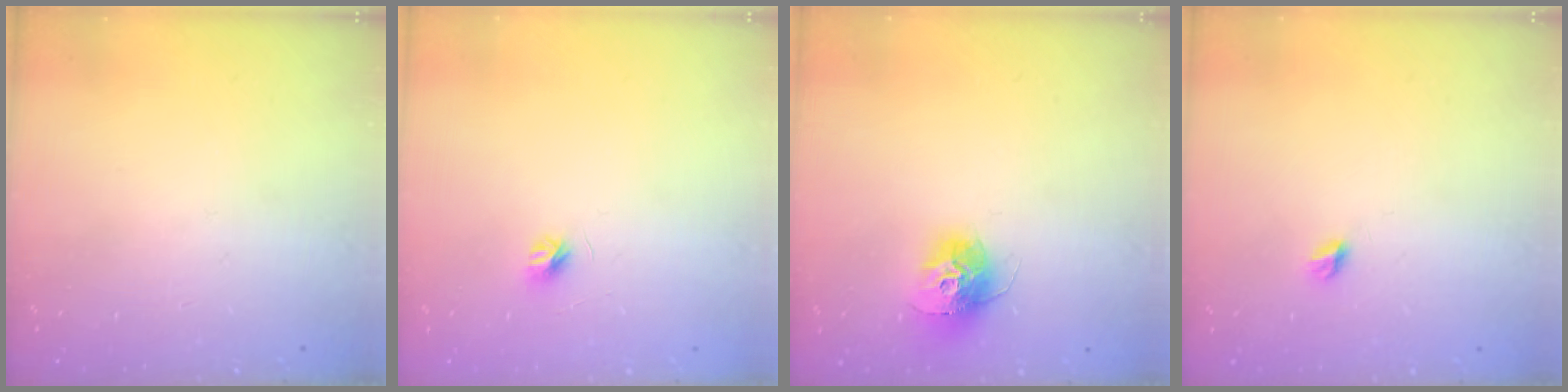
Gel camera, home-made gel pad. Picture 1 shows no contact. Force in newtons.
{"total": 4.1, "press": 4.0, "slide": 0.4}
{"total": 12.6, "press": 12.6, "slide": 1.1}
{"total": 4.3, "press": 4.2, "slide": 0.5}